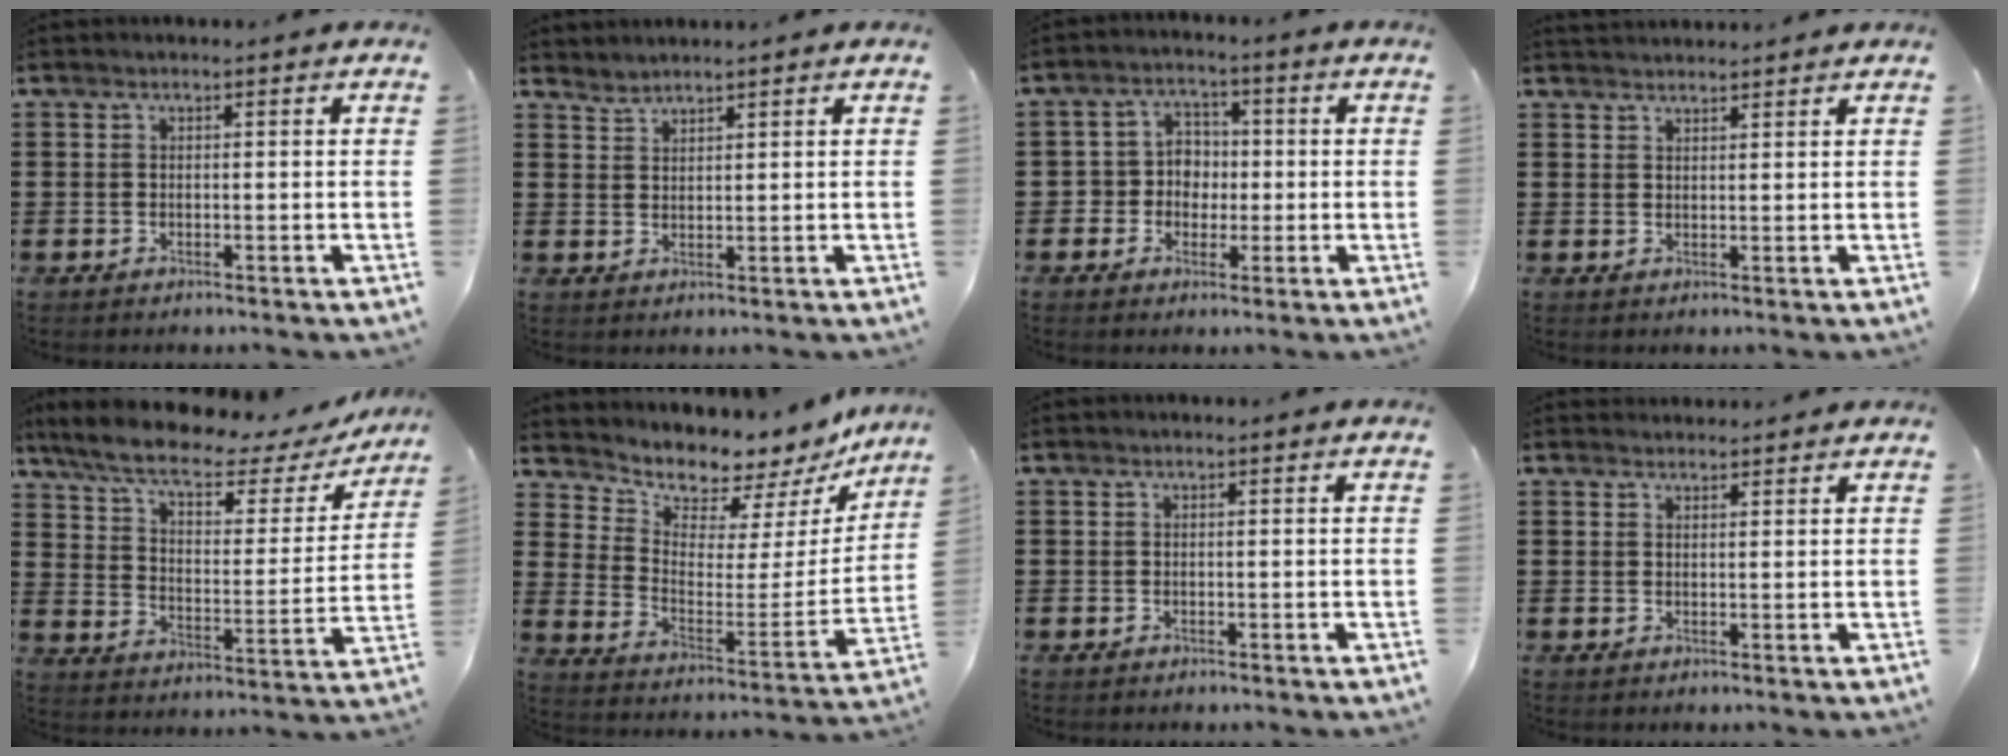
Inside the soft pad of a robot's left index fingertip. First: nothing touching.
{"total": 1.6, "force": [1.5, 0.0, -0.4], "torque": [0.002, 0.002, 0.032]}
{"total": 4.5, "force": [-0.7, 4.3, 1.3], "torque": [-0.045, 0.014, -0.018]}
{"total": 1.7, "force": [1.7, 0.0, -0.1], "torque": [-0.003, 0.001, 0.033]}
{"total": 9.5, "force": [7.2, 2.3, 5.8], "torque": [-0.131, -0.037, 0.122]}
{"total": 6.7, "force": [6.4, 2.0, -0.1], "torque": [-0.029, -0.069, 0.105]}
{"total": 0.0}
{"total": 1.5, "force": [1.5, 0.3, 0.0], "torque": [-0.003, 0.003, 0.030]}